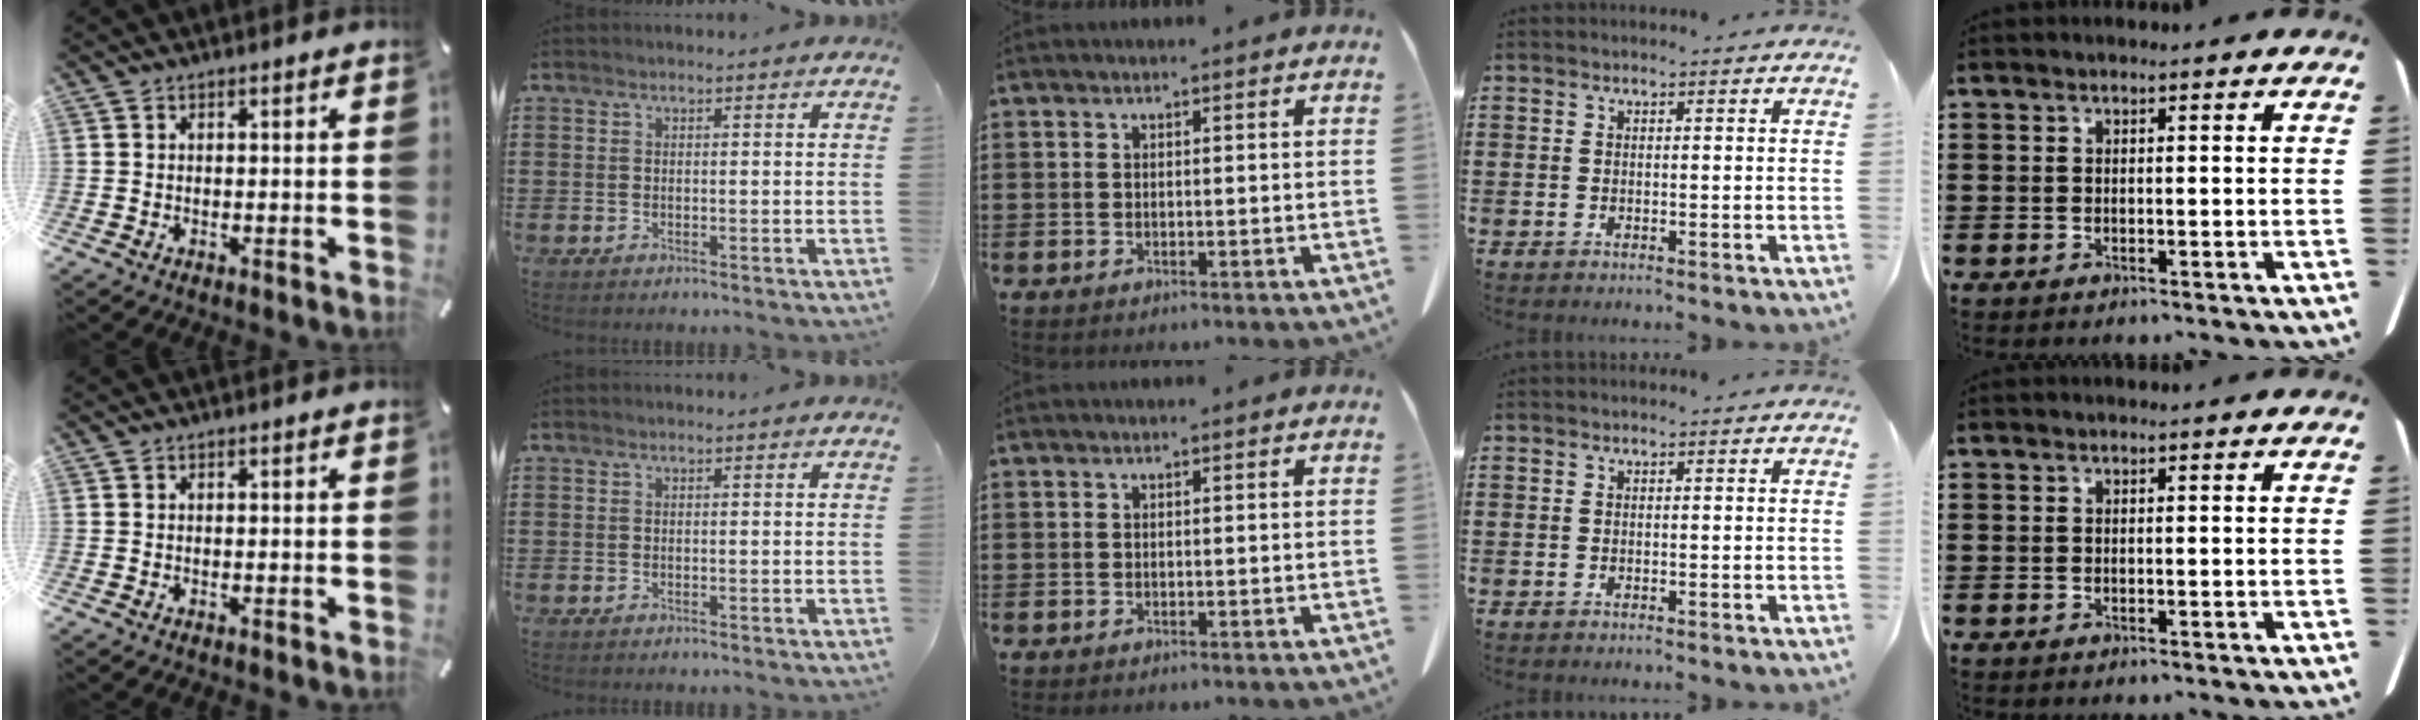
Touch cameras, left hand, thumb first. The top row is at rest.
{}